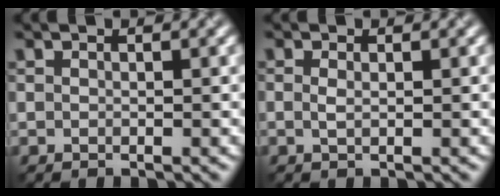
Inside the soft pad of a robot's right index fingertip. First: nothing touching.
{"total": 0.8, "force": [-0.1, 0.3, 0.7], "torque": [-0.018, -0.003, -0.003]}